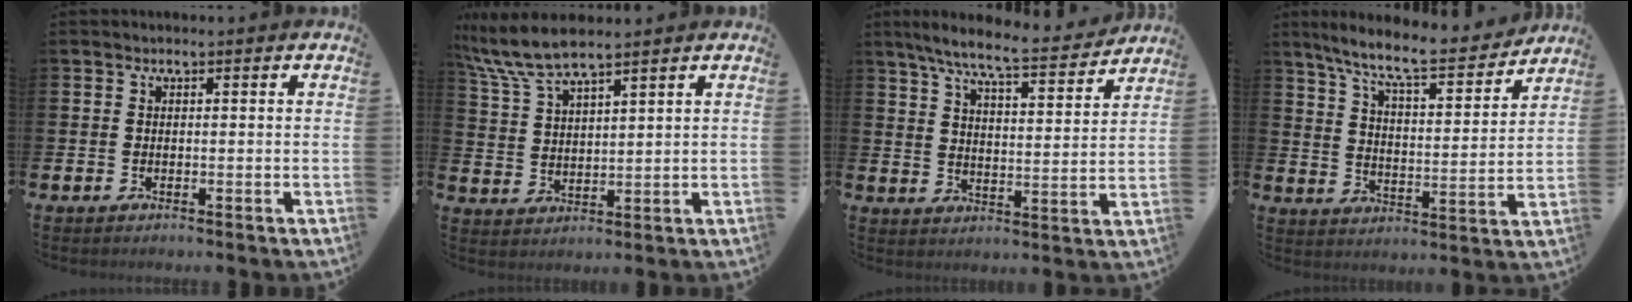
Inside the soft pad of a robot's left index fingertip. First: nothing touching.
{"total": 7.2, "force": [6.5, 1.0, 3.0], "torque": [-0.085, -0.018, 0.118]}
{"total": 8.0, "force": [7.2, 0.4, 3.6], "torque": [-0.088, -0.048, 0.121]}
{"total": 9.2, "force": [8.2, 1.1, 4.0], "torque": [-0.104, -0.054, 0.138]}